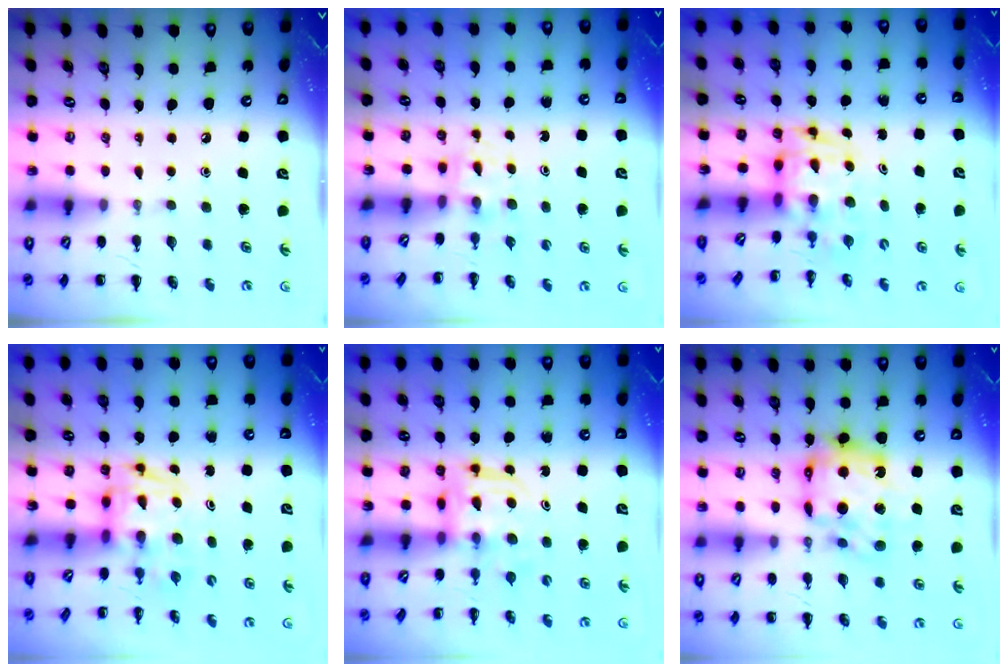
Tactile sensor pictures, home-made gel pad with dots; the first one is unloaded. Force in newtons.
{"total": 2.4, "press": 2.2, "slide": 1.0}
{"total": 3.5, "press": 3.4, "slide": 0.7}
{"total": 2.6, "press": 2.6, "slide": 0.5}
{"total": 3.1, "press": 3.1, "slide": 0.2}
{"total": 15.0, "press": 14.9, "slide": 1.5}